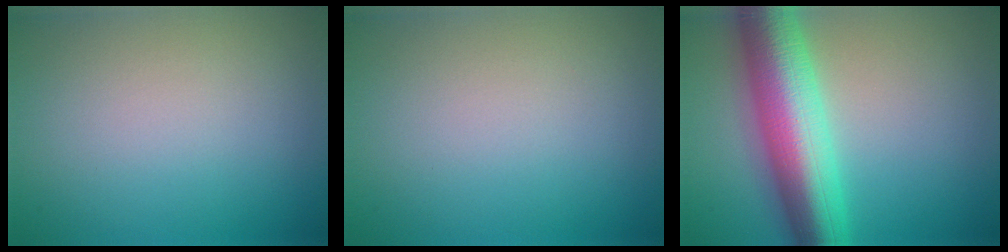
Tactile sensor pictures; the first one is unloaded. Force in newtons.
{"total": 0.0}
{"total": 10.4, "press": 10.4, "slide": 0.2}